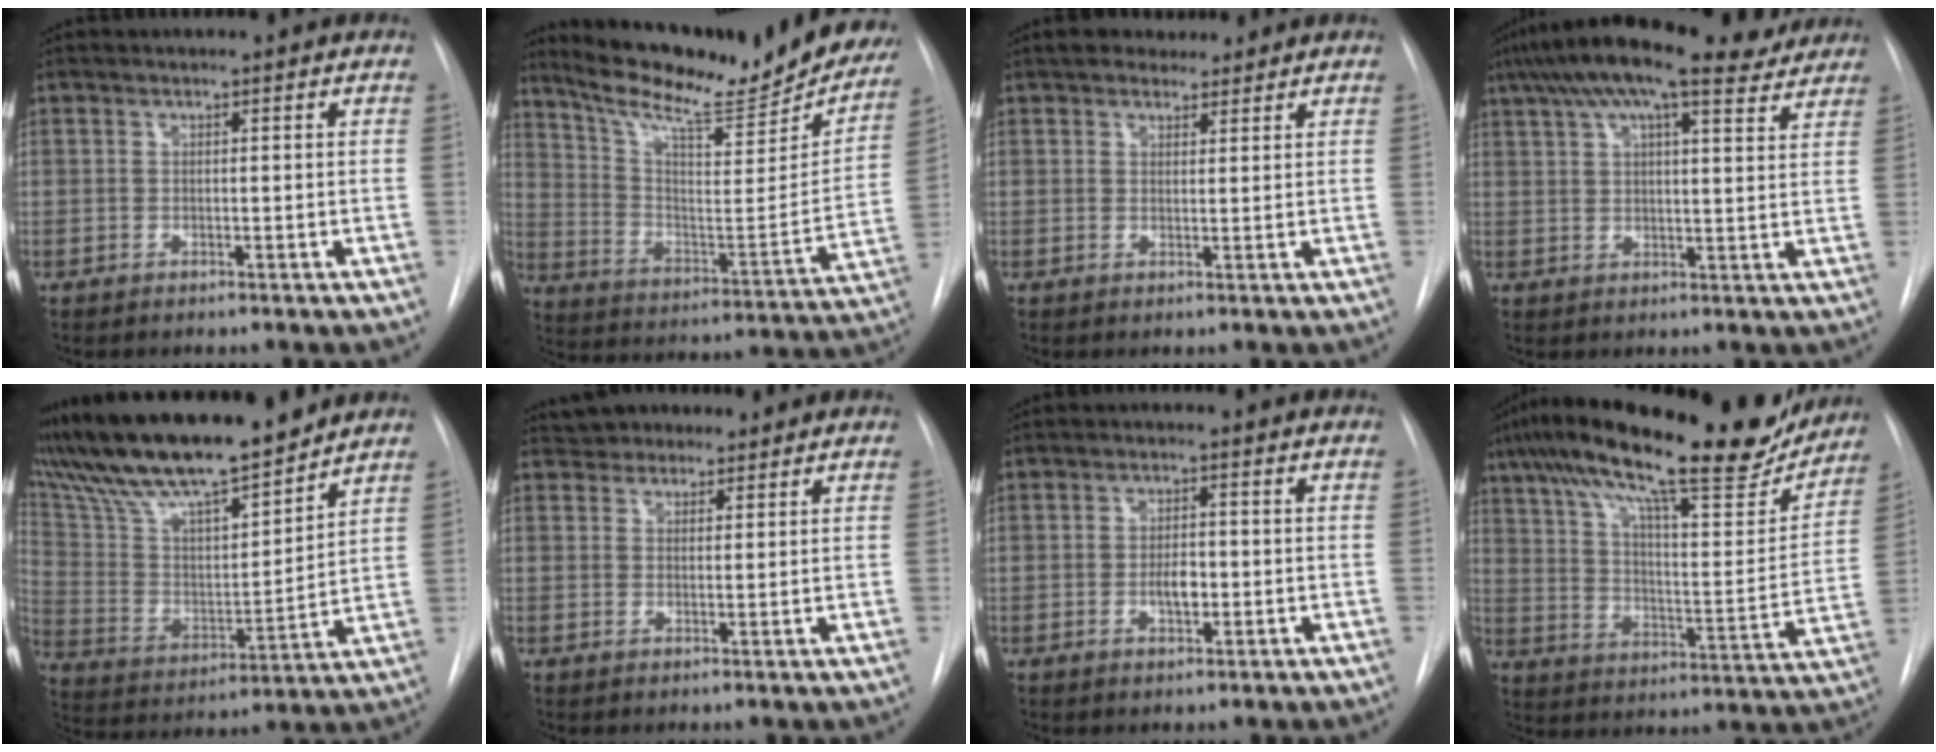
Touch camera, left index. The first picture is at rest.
{"total": 26.1, "force": [22.6, 4.9, 12.1], "torque": [-0.191, -0.050, 0.319]}
{"total": 4.5, "force": [3.7, 2.1, 1.3], "torque": [-0.012, 0.019, 0.060]}
{"total": 17.6, "force": [13.6, 4.3, 10.3], "torque": [-0.184, 0.054, 0.190]}
{"total": 21.2, "force": [18.2, 2.6, 10.5], "torque": [-0.195, 0.008, 0.319]}
{"total": 3.8, "force": [3.2, 2.2, 0.3], "torque": [-0.005, 0.024, 0.050]}
{"total": 3.3, "force": [-0.8, 1.5, 2.8], "torque": [-0.047, 0.003, -0.011]}
{"total": 26.7, "force": [20.9, 5.3, 15.8], "torque": [-0.259, 0.019, 0.301]}